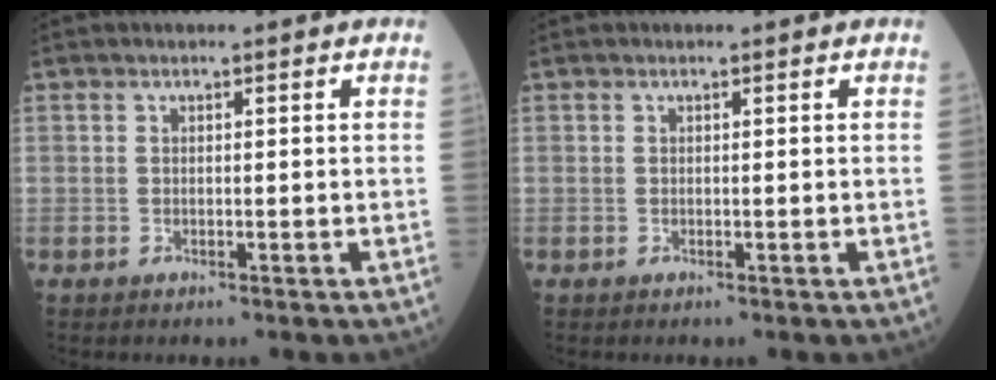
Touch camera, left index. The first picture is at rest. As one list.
[{"total": 0.0}]